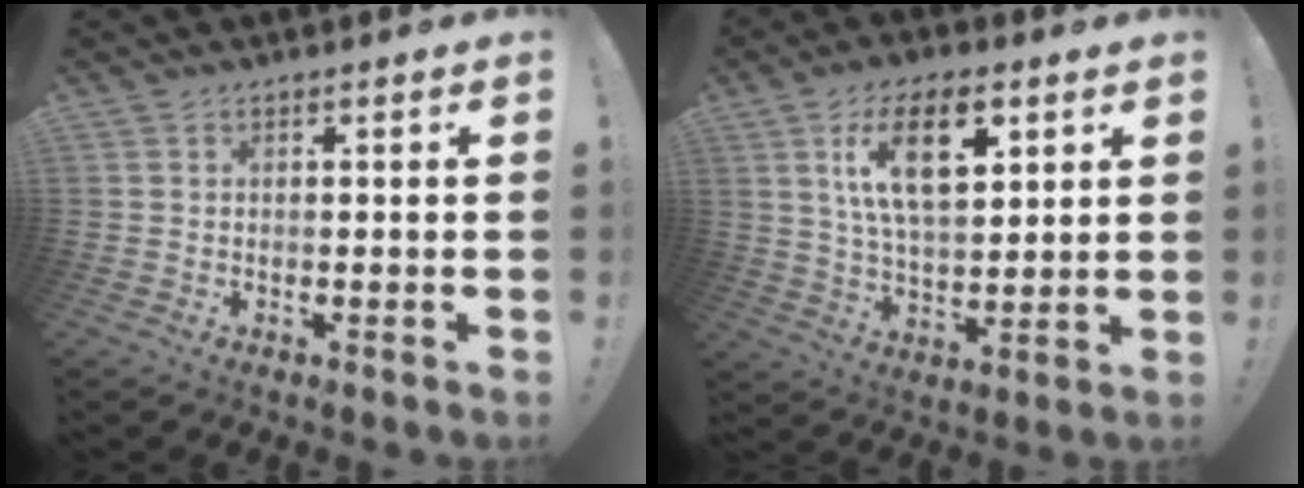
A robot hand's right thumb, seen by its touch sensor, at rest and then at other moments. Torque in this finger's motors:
{"motor_torque": [0.68, 2.24, 0.44, 0.05, 0.16]}